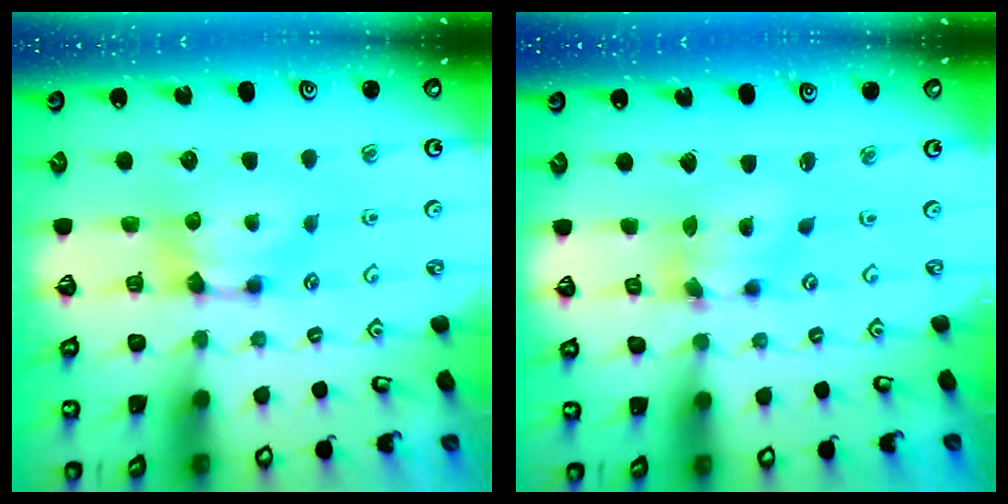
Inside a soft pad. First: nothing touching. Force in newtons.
{"total": 4.3, "press": 4.0, "slide": 1.8}